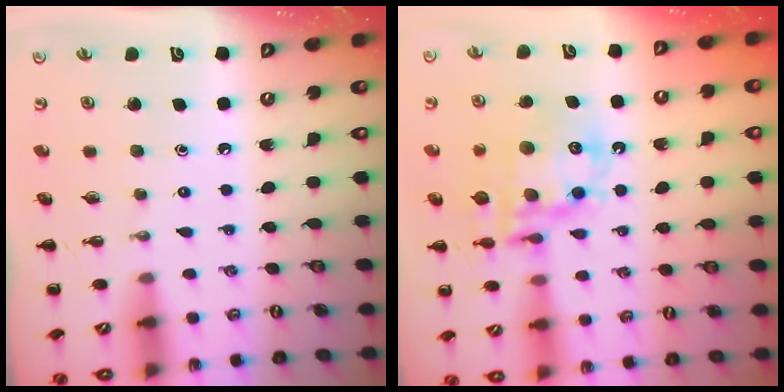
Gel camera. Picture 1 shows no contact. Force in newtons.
{"total": 15.2, "press": 14.8, "slide": 3.6}